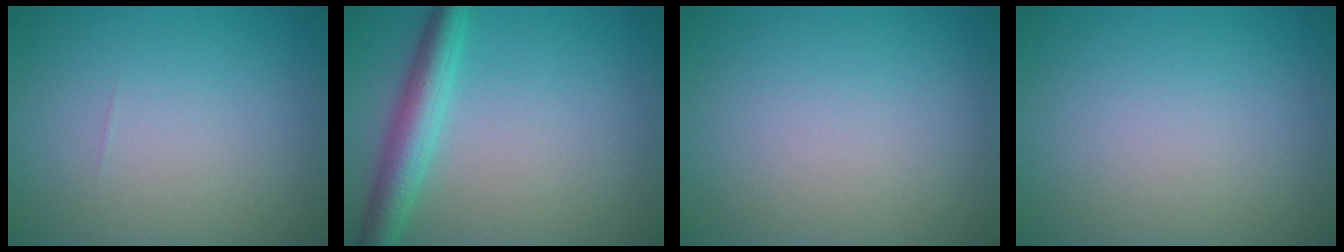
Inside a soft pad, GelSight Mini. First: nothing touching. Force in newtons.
{"total": 4.2, "press": 4.2, "slide": 0.1}
{"total": 0.0}
{"total": 0.0}